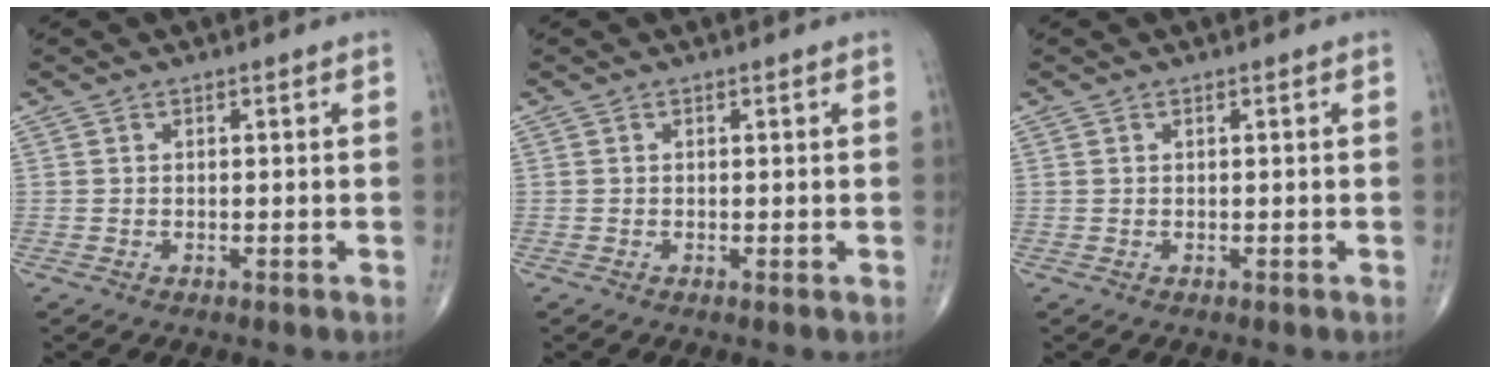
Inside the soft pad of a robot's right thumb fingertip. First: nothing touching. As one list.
[{"total": 0.0}, {"total": 0.0}]